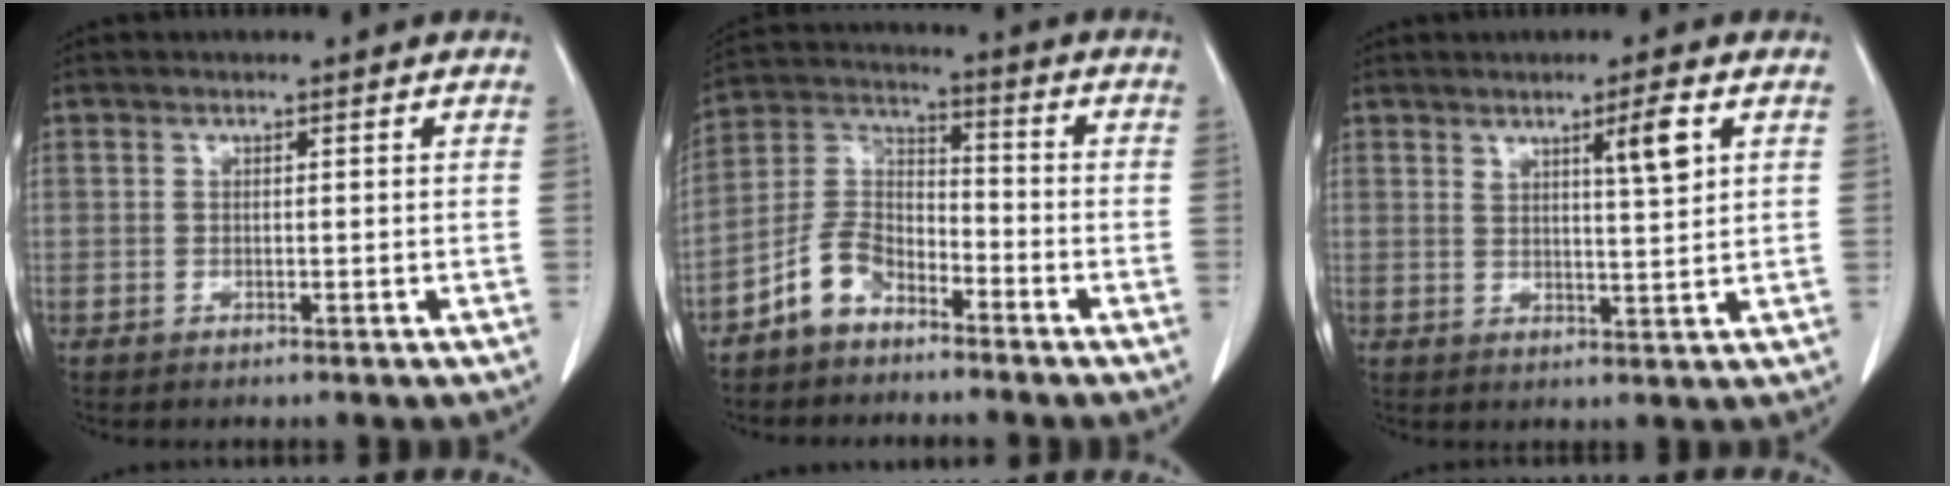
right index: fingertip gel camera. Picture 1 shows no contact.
{"total": 7.8, "force": [-5.3, 4.4, 3.6], "torque": [-0.081, 0.017, -0.109]}
{"total": 5.0, "force": [2.5, 0.1, 4.3], "torque": [-0.063, -0.002, 0.042]}